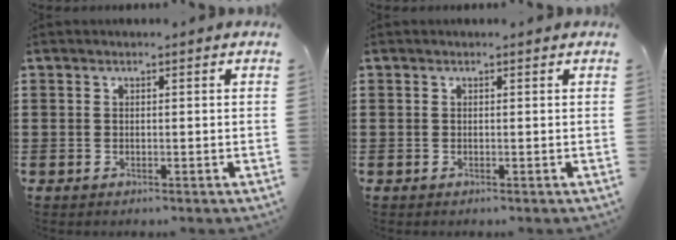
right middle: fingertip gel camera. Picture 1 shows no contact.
{"total": 0.0}